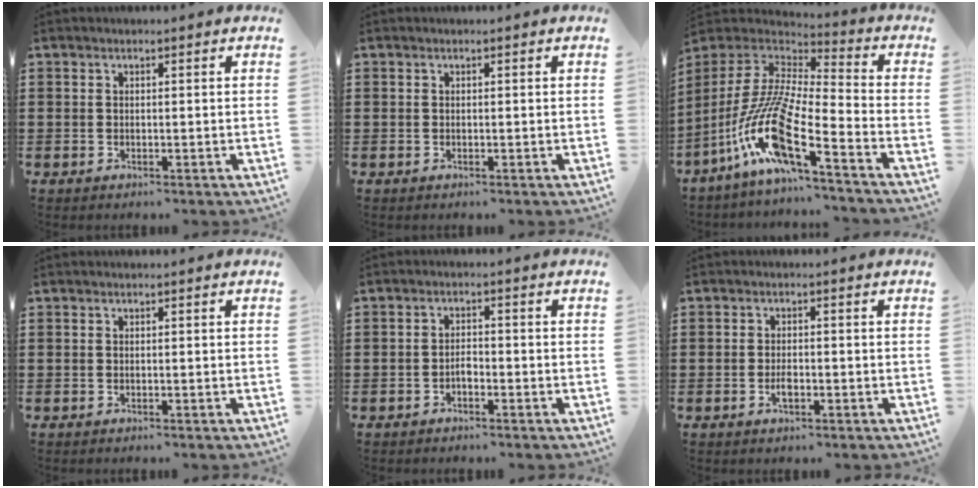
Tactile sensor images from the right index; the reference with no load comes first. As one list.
[{"total": 0.0}, {"total": 14.0, "force": [-7.9, 2.0, 11.3], "torque": [-0.261, -0.020, -0.165]}, {"total": 0.0}, {"total": 1.8, "force": [-0.9, 0.8, 1.3], "torque": [-0.027, 0.002, -0.018]}, {"total": 2.1, "force": [-0.8, 0.8, 1.8], "torque": [-0.035, -0.001, -0.013]}]